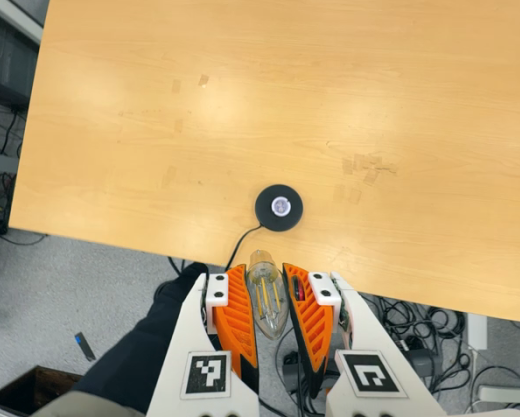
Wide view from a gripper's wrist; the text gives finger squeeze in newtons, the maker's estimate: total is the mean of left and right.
{"total": 19.7, "left": 21.4, "right": 18.1}